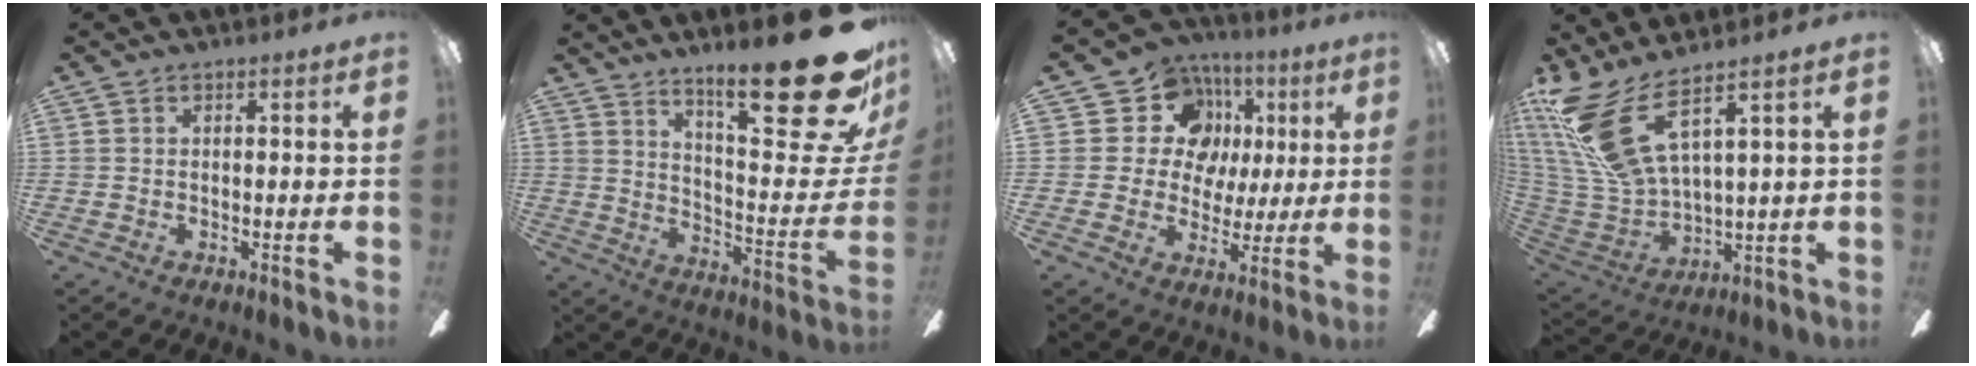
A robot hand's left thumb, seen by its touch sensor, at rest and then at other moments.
{"total": 25.7, "force": [16.1, 6.0, 19.0], "torque": [-0.271, -0.114, 0.264]}
{"total": 15.4, "force": [5.0, 13.2, 6.2], "torque": [-0.102, -0.010, 0.100]}
{"total": 18.1, "force": [9.9, 6.9, 13.5], "torque": [-0.305, -0.048, 0.175]}